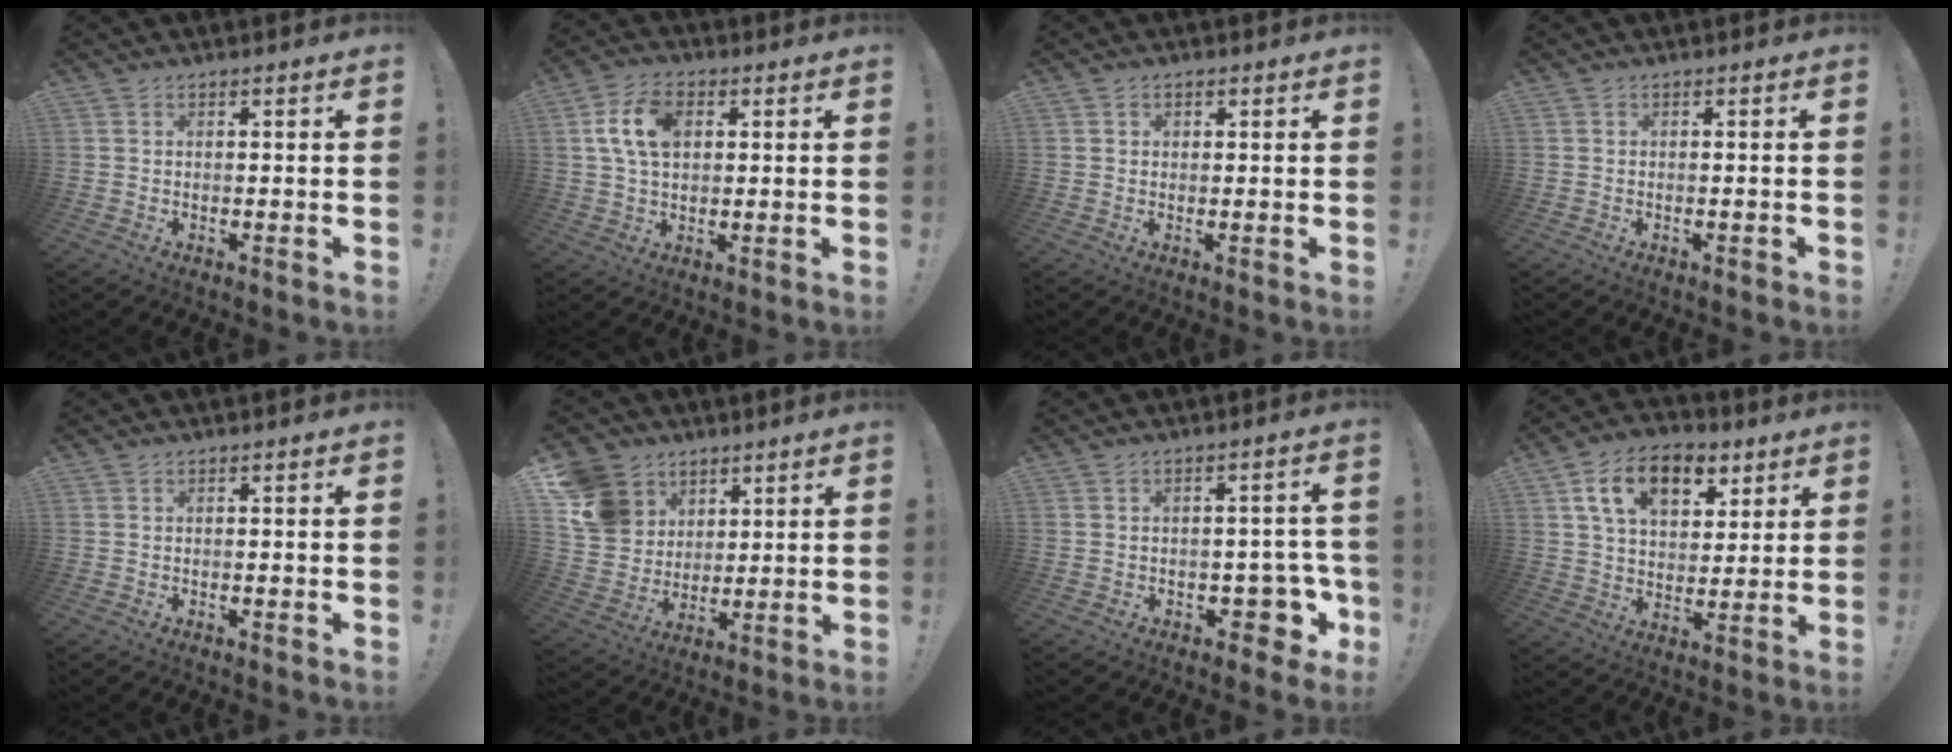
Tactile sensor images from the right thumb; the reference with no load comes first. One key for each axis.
{"total": 11.0, "fx": 2.7, "fy": 7.2, "fz": 7.9, "tx": -0.152, "ty": 0.013, "tz": 0.053}
{"total": 1.1, "fx": 0.3, "fy": 1.0, "fz": 0.3, "tx": -0.002, "ty": 0.001, "tz": 0.005}
{"total": 0.0}
{"total": 0.0}
{"total": 13.6, "fx": 5.6, "fy": 11.4, "fz": 4.7, "tx": -0.077, "ty": -0.025, "tz": 0.118}
{"total": 7.9, "fx": -2.6, "fy": 5.4, "fz": 5.1, "tx": -0.046, "ty": 0.018, "tz": -0.033}
{"total": 15.6, "fx": 7.2, "fy": 10.0, "fz": 9.6, "tx": -0.153, "ty": -0.016, "tz": 0.132}